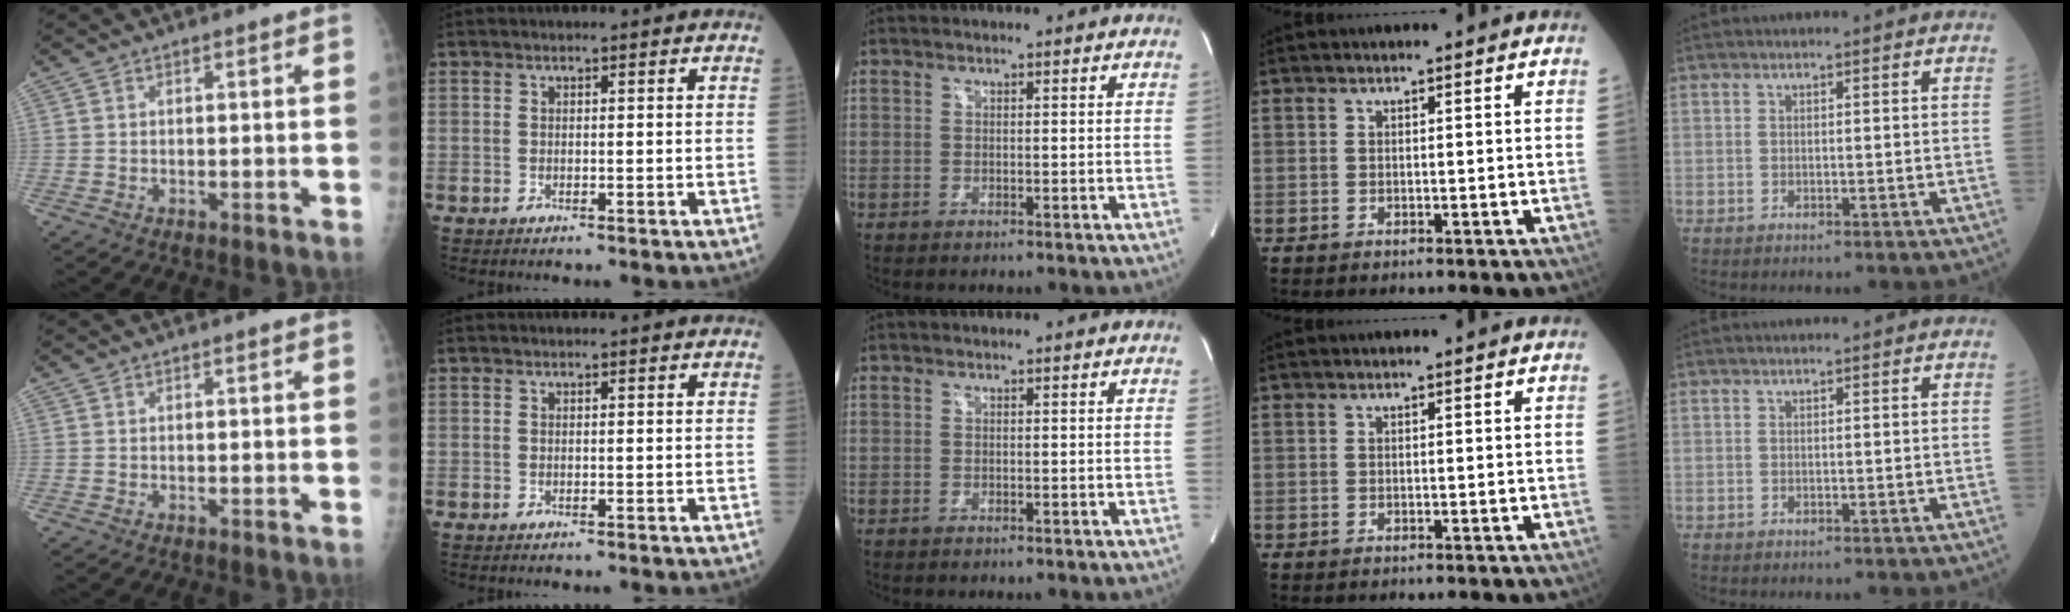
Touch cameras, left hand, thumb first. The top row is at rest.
{}